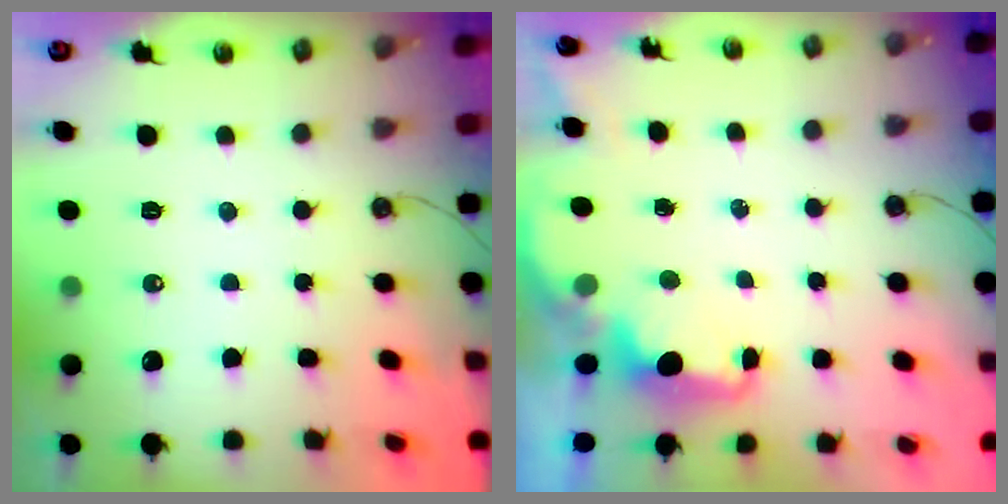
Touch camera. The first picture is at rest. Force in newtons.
{"total": 1.9, "press": 1.7, "slide": 0.7}